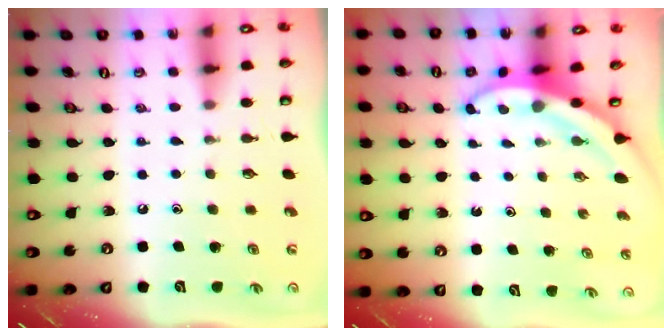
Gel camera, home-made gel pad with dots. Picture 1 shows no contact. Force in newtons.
{"total": 3.8, "press": 3.8, "slide": 0.4}